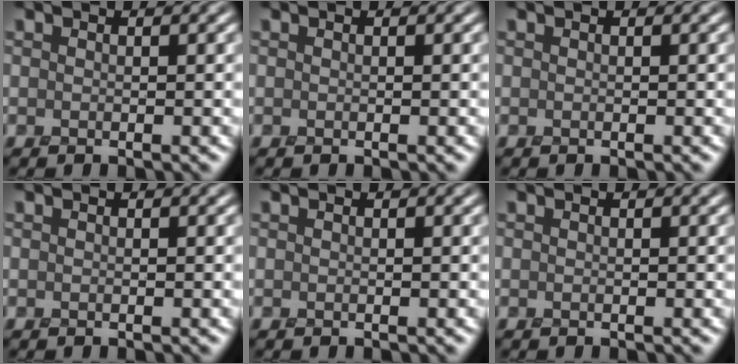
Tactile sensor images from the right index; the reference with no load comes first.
{"total": 0.0}
{"total": 0.0}
{"total": 0.0}
{"total": 0.0}
{"total": 0.0}